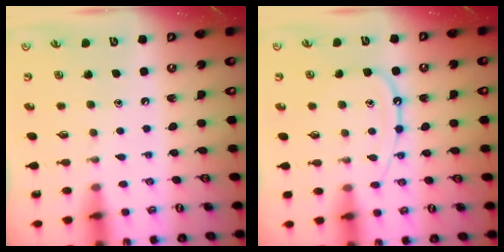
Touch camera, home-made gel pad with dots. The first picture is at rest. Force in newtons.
{"total": 11.7, "press": 11.6, "slide": 1.1}